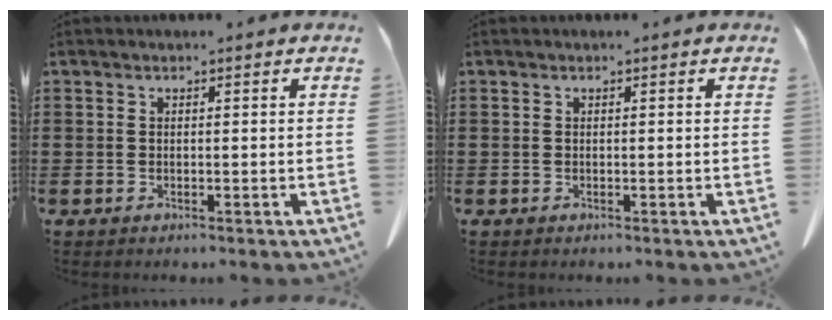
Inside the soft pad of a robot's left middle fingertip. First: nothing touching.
{"total": 0.0}